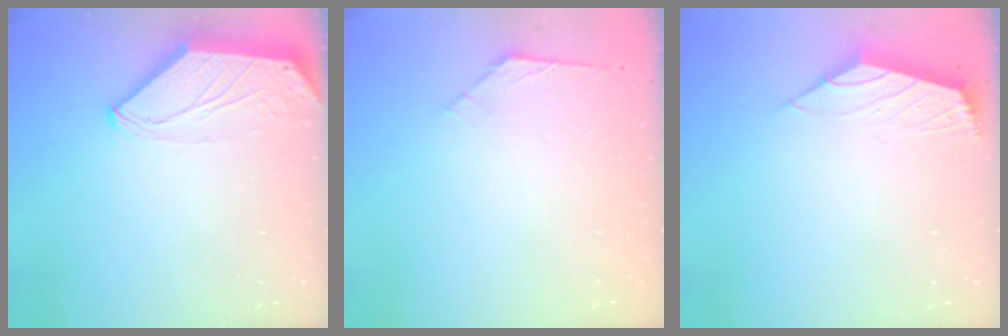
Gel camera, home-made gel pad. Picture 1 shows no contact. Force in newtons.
{"total": 2.5, "press": 2.4, "slide": 0.7}
{"total": 2.4, "press": 2.3, "slide": 0.6}